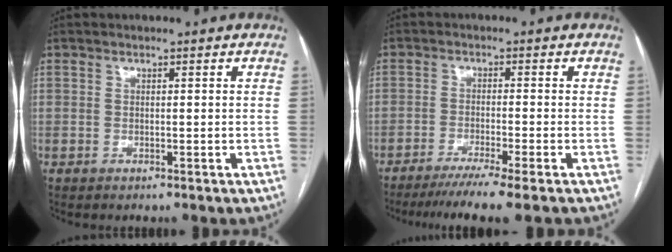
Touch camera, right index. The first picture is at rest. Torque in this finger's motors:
{"motor_torque": [0.78, -0.73, 0.35, 0.08]}